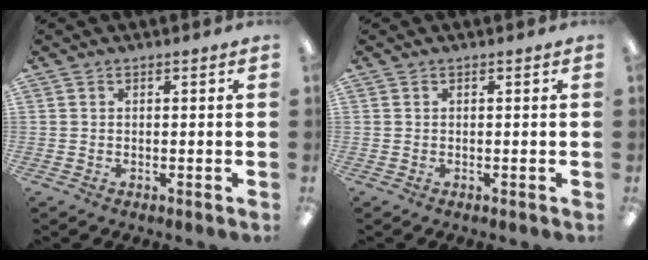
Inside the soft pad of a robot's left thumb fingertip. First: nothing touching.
{"total": 0.0}